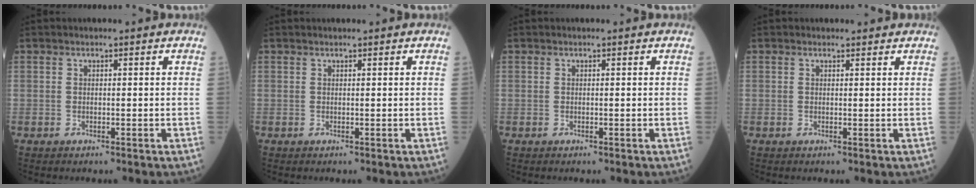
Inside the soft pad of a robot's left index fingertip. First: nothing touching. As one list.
[{"total": 0.6, "force": [0.5, -0.1, 0.3], "torque": [-0.004, 0.007, 0.010]}, {"total": 0.0}, {"total": 1.0, "force": [0.9, 0.3, 0.0], "torque": [-0.010, -0.004, 0.006]}]